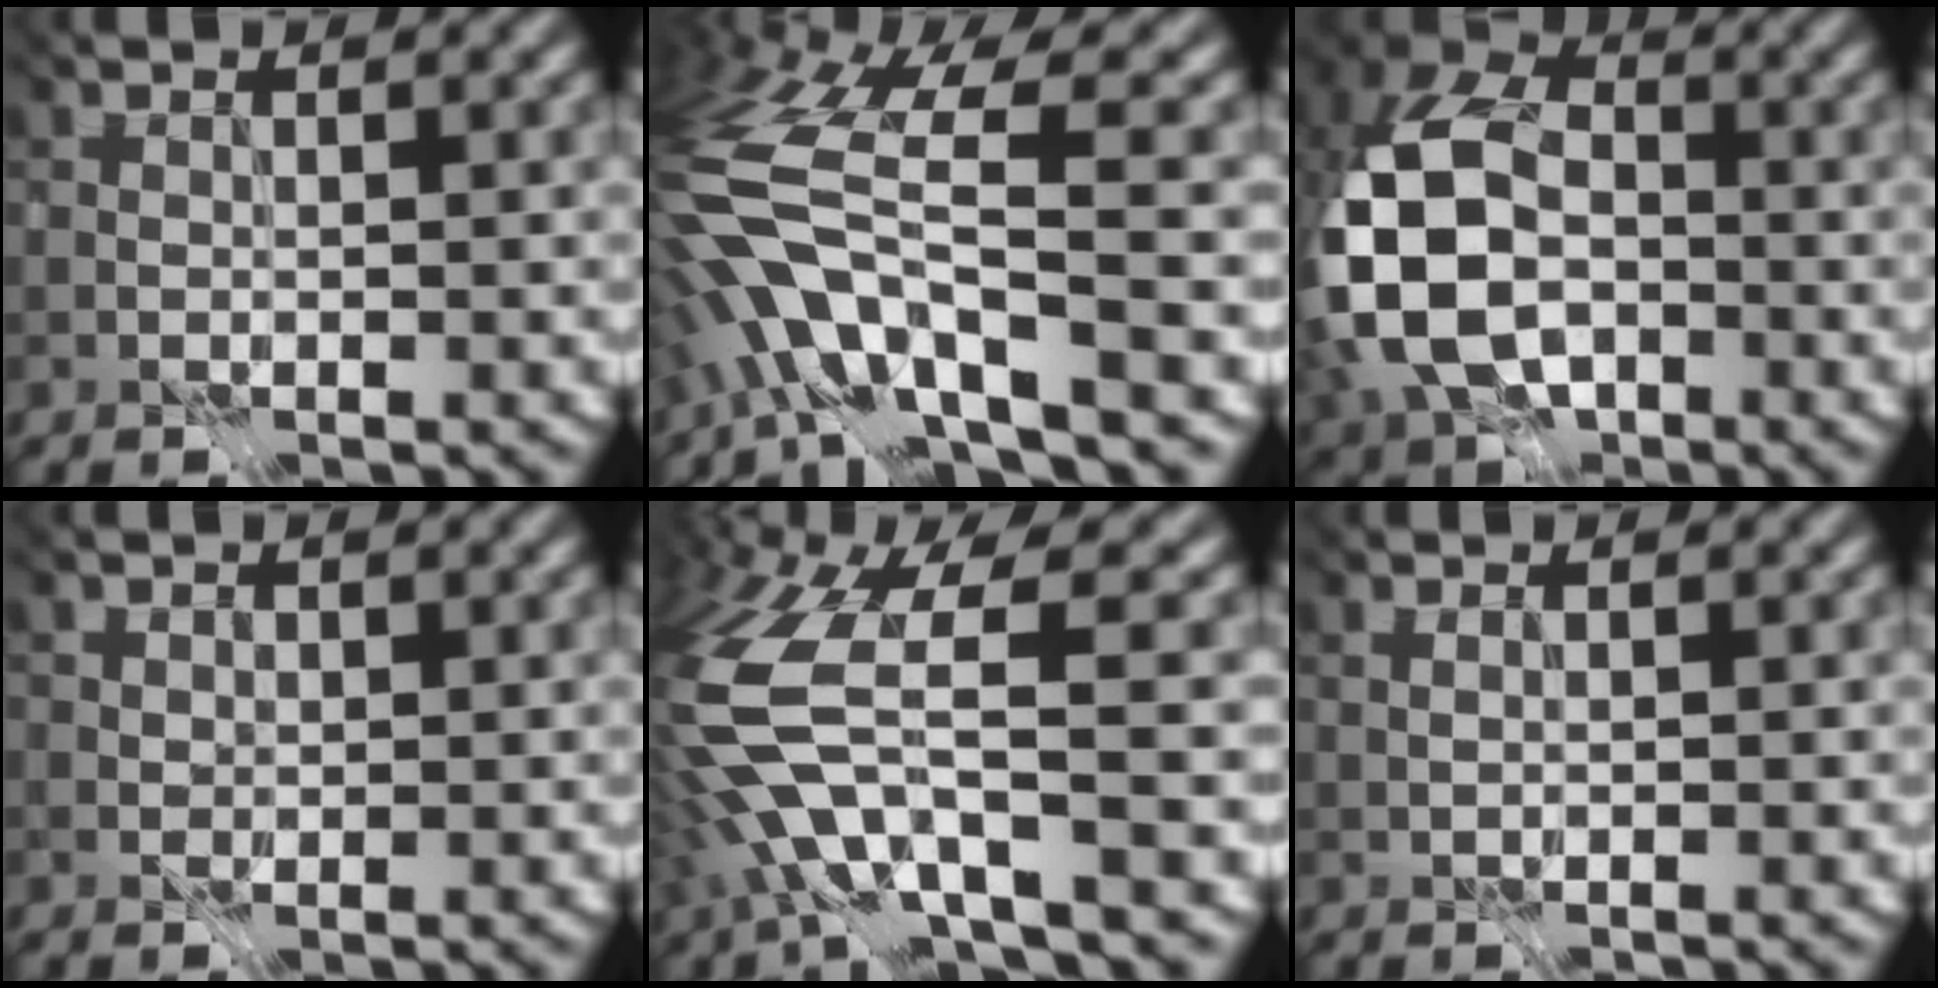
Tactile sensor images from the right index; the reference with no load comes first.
{"total": 10.4, "force": [-5.7, 1.5, 8.6], "torque": [-0.183, -0.009, -0.076]}
{"total": 12.3, "force": [-3.4, 8.3, 8.4], "torque": [-0.214, -0.035, -0.032]}
{"total": 1.5, "force": [-0.9, -0.6, -1.0], "torque": [0.014, -0.024, 0.010]}
{"total": 9.4, "force": [-4.8, 2.0, 7.9], "torque": [-0.193, -0.024, -0.064]}
{"total": 1.4, "force": [0.8, 0.8, 0.9], "torque": [-0.008, 0.012, 0.009]}